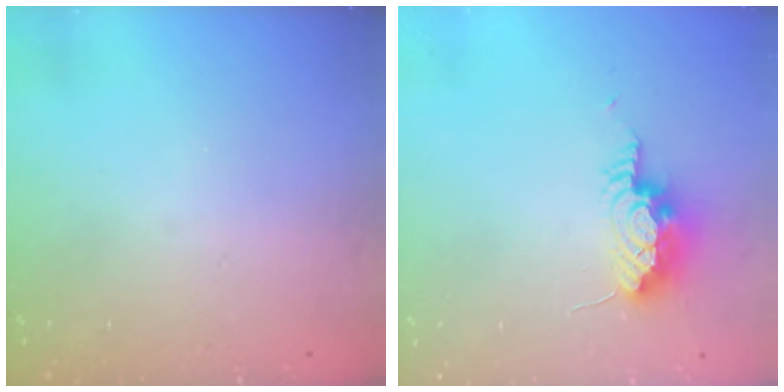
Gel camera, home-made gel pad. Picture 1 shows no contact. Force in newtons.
{"total": 15.6, "press": 10.8, "slide": 11.3}